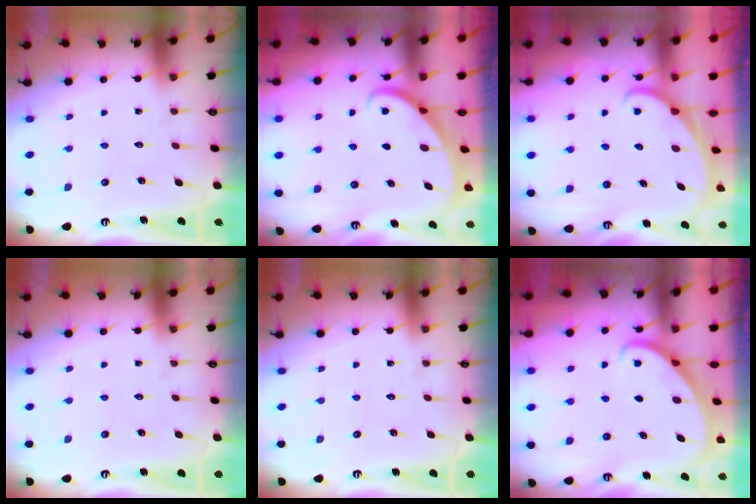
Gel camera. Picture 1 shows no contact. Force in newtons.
{"total": 2.8, "press": 2.8, "slide": 0.2}
{"total": 2.1, "press": 2.1, "slide": 0.0}
{"total": 0.0}
{"total": 0.0}
{"total": 2.7, "press": 2.7, "slide": 0.2}